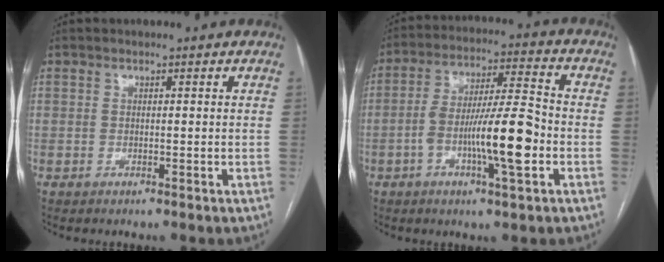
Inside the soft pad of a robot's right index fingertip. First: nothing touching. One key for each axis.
{"total": 12.8, "fx": -3.6, "fy": 1.4, "fz": 12.2, "tx": -0.217, "ty": 0.009, "tz": -0.064}